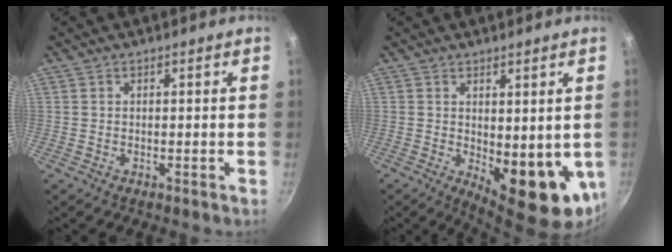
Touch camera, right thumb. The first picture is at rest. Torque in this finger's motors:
{"motor_torque": [-0.85, 0.83, -0.24, -0.12, 0.15]}